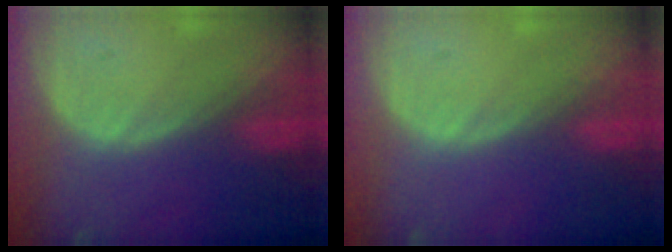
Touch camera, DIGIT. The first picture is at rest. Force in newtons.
{"total": 0.0}